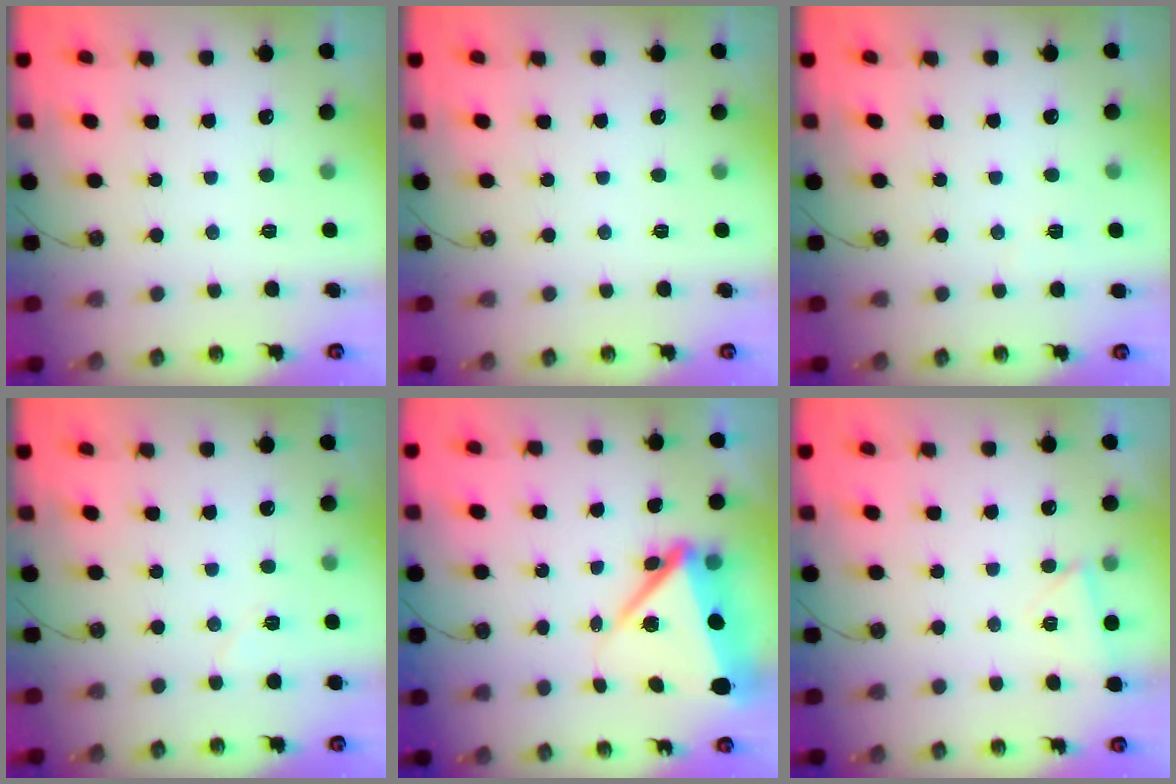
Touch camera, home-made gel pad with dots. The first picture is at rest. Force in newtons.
{"total": 0.0}
{"total": 2.3, "press": 2.2, "slide": 0.5}
{"total": 4.6, "press": 4.3, "slide": 1.6}
{"total": 9.5, "press": 9.4, "slide": 1.8}
{"total": 3.2, "press": 3.0, "slide": 1.1}